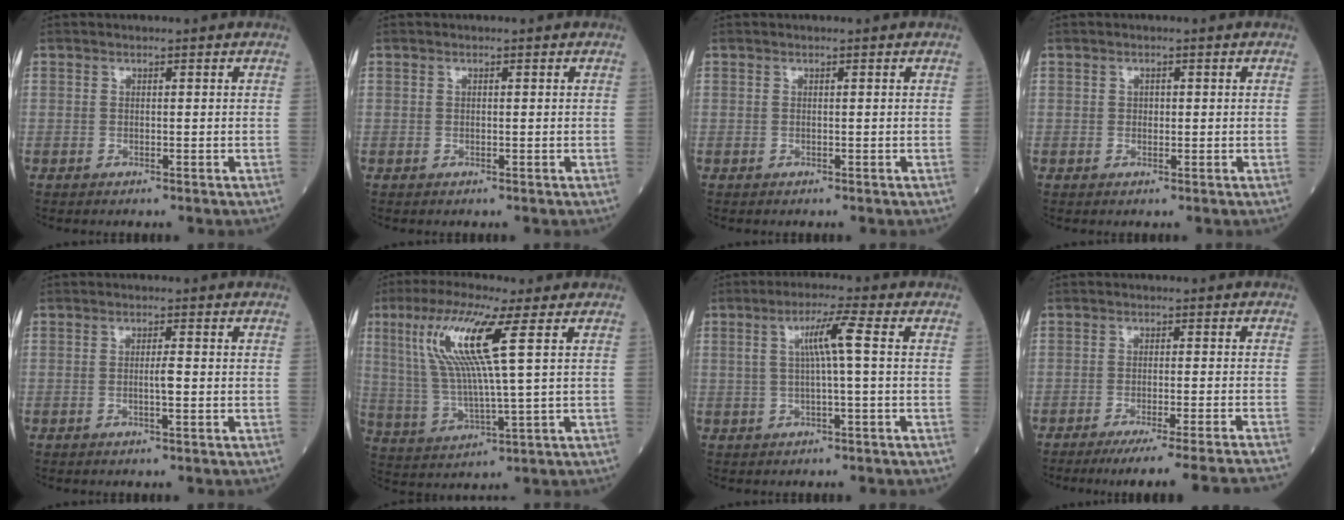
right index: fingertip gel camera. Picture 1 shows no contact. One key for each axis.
{"total": 0.0}
{"total": 0.0}
{"total": 0.7, "fx": 0.1, "fy": 0.5, "fz": 0.5, "tx": -0.010, "ty": 0.000, "tz": 0.002}
{"total": 1.9, "fx": -0.4, "fy": 0.0, "fz": 1.9, "tx": -0.031, "ty": 0.000, "tz": -0.009}
{"total": 12.8, "fx": 4.5, "fy": -0.2, "fz": 12.0, "tx": -0.262, "ty": 0.006, "tz": 0.087}
{"total": 5.5, "fx": 0.7, "fy": -0.5, "fz": 5.4, "tx": -0.103, "ty": 0.012, "tz": 0.016}
{"total": 17.0, "fx": -15.6, "fy": -2.4, "fz": 6.3, "tx": -0.048, "ty": -0.045, "tz": -0.206}